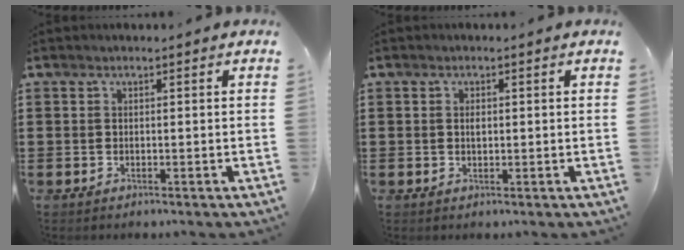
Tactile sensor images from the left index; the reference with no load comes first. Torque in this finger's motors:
{"motor_torque": [2.14, 0.00, 0.01, 0.01]}